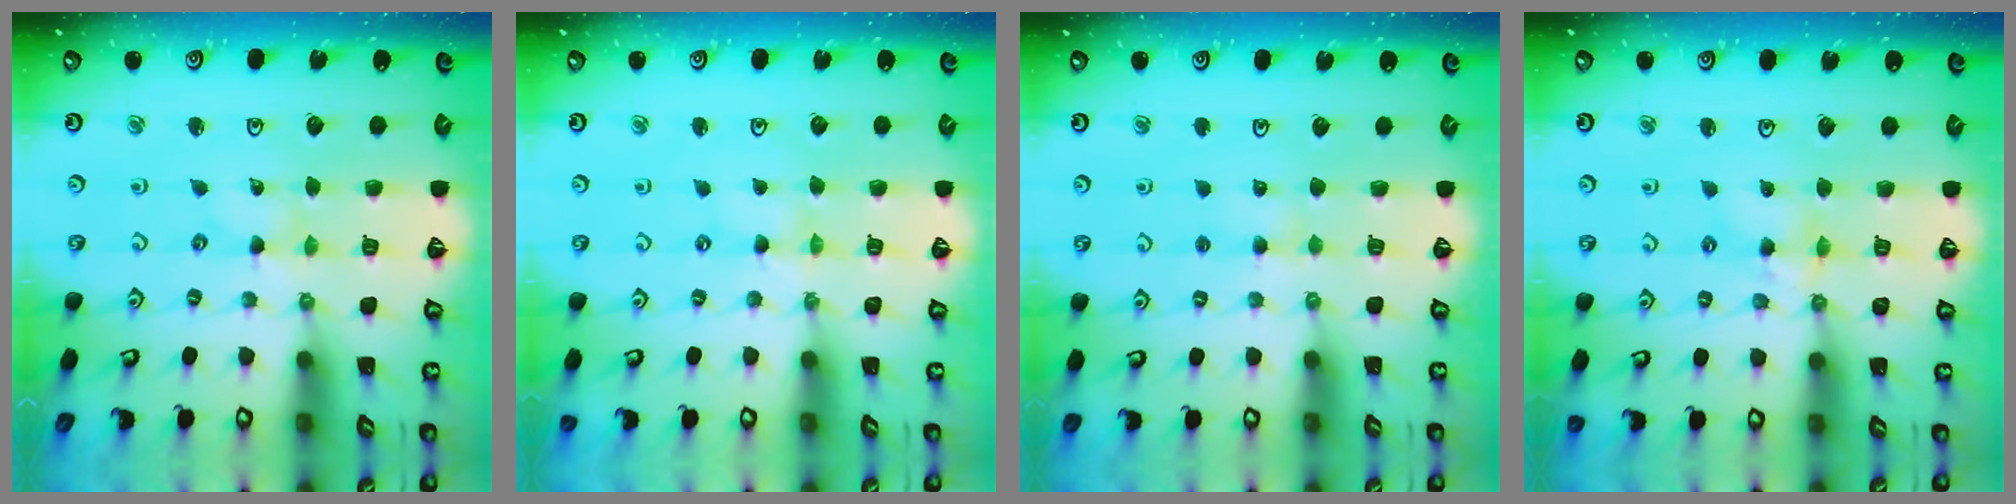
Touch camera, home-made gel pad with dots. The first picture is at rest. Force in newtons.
{"total": 0.0}
{"total": 3.0, "press": 3.0, "slide": 0.3}
{"total": 4.9, "press": 4.9, "slide": 0.5}